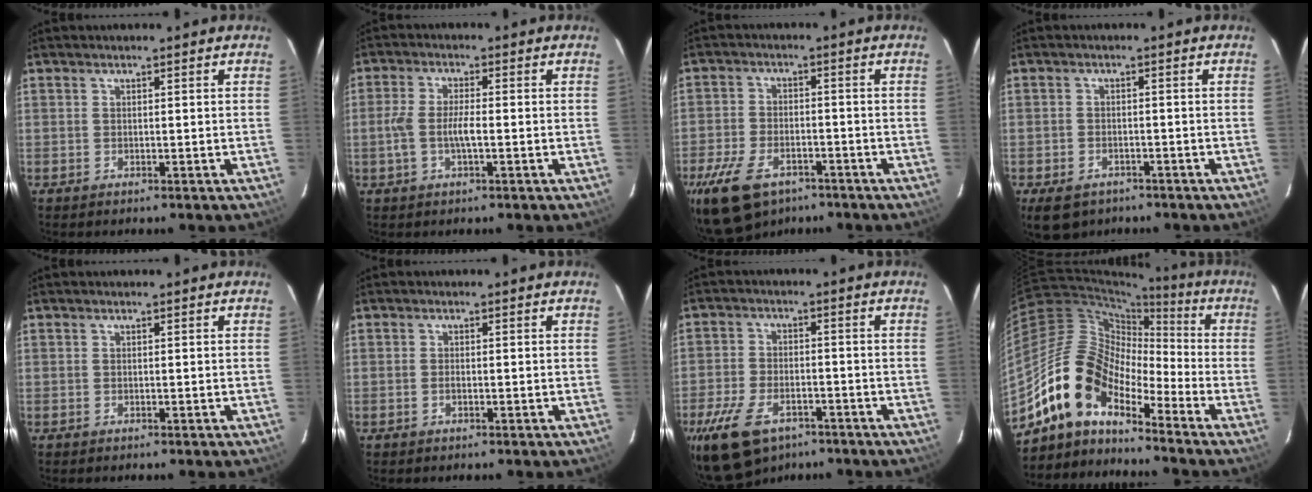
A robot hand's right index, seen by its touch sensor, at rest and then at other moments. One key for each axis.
{"total": 5.1, "fx": -1.2, "fy": 1.3, "fz": 4.8, "tx": -0.101, "ty": 0.003, "tz": -0.024}
{"total": 13.2, "fx": -8.4, "fy": 7.2, "fz": 7.1, "tx": -0.171, "ty": -0.017, "tz": -0.148}
{"total": 7.1, "fx": -4.7, "fy": 4.4, "fz": 2.9, "tx": -0.073, "ty": -0.007, "tz": -0.068}
{"total": 0.0}
{"total": 1.0, "fx": -0.4, "fy": 0.5, "fz": 0.7, "tx": -0.016, "ty": 0.002, "tz": -0.007}
{"total": 13.4, "fx": -8.5, "fy": 7.2, "fz": 7.4, "tx": -0.174, "ty": -0.016, "tz": -0.150}
{"total": 13.0, "fx": -9.9, "fy": 5.6, "fz": 6.4, "tx": -0.109, "ty": 0.020, "tz": -0.202}